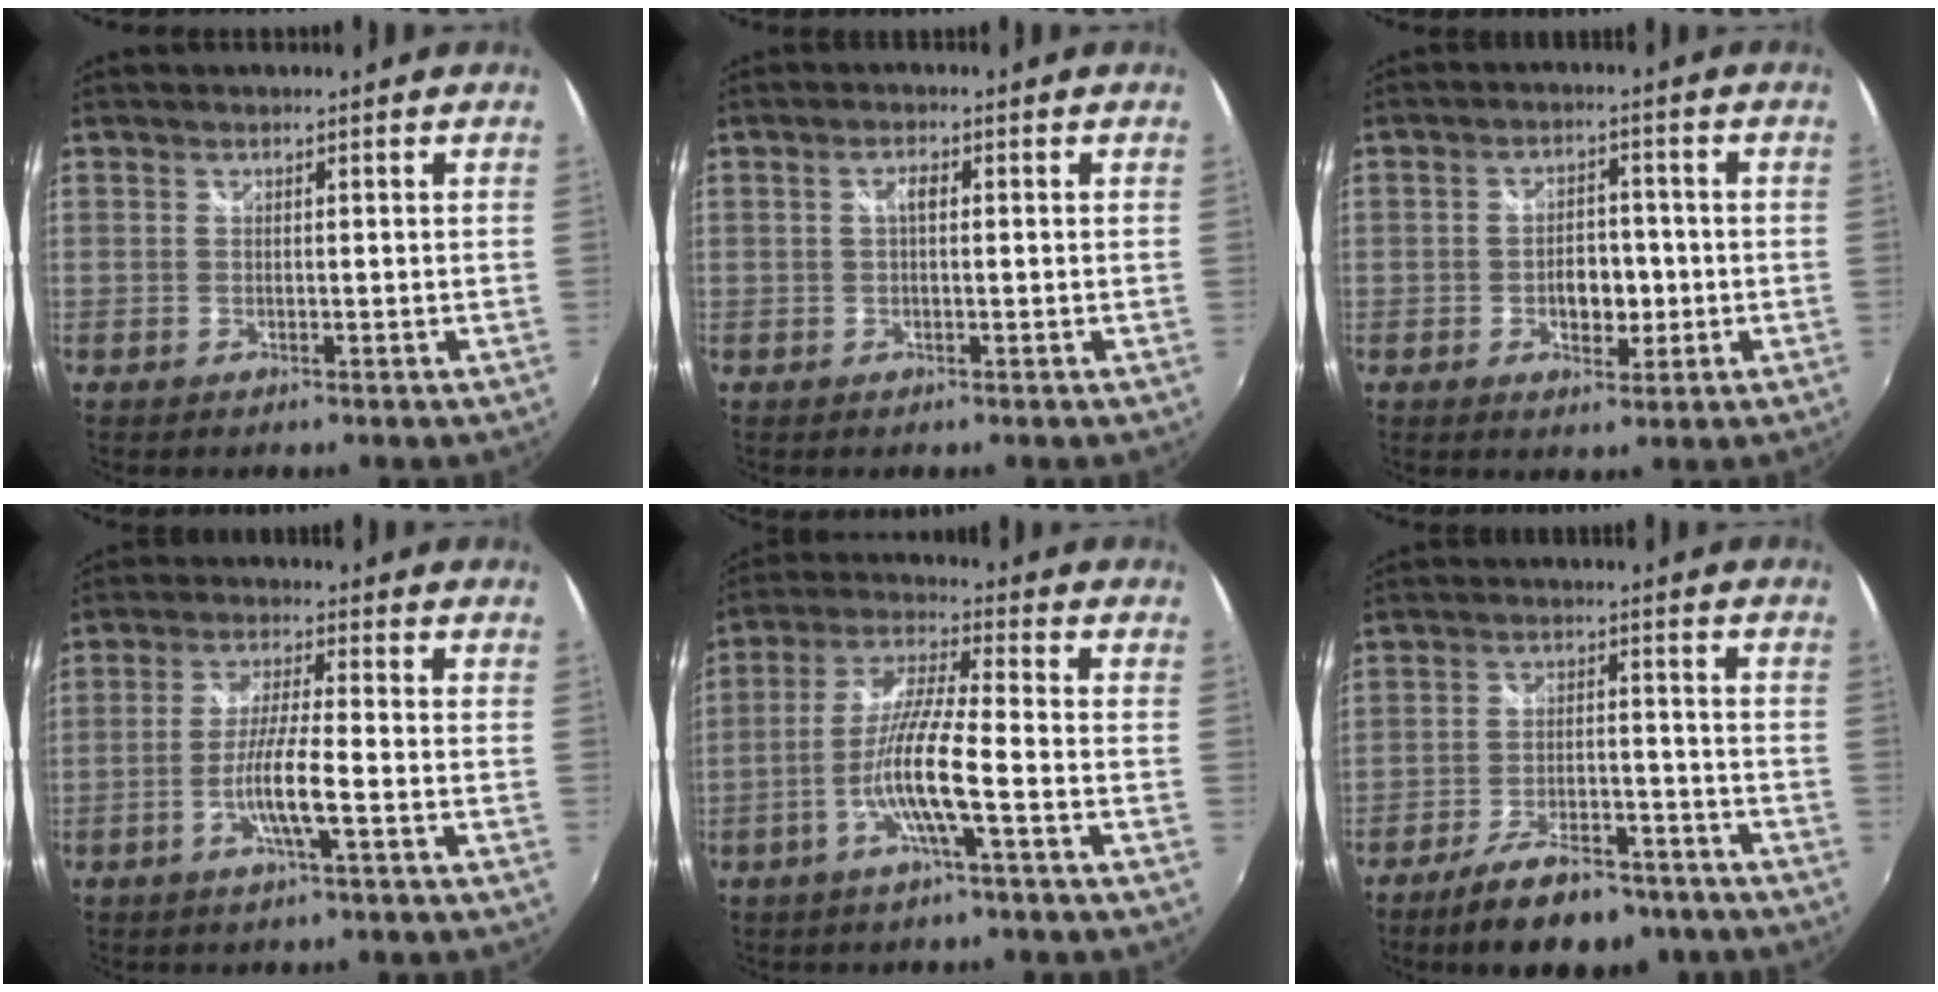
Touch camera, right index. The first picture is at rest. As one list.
[{"total": 1.9, "force": [0.2, 0.8, 1.7], "torque": [-0.032, 0.006, 0.000]}, {"total": 5.7, "force": [-1.3, 3.7, 4.2], "torque": [-0.073, 0.004, -0.016]}, {"total": 6.8, "force": [-2.7, 0.0, 6.2], "torque": [-0.124, -0.003, -0.052]}, {"total": 10.1, "force": [-3.9, 0.2, 9.3], "torque": [-0.195, 0.002, -0.077]}, {"total": 14.0, "force": [-10.8, 5.2, 7.2], "torque": [-0.139, 0.001, -0.159]}]